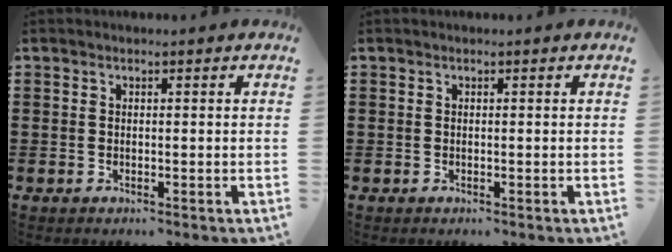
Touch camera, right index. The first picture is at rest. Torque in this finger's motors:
{"motor_torque": [-0.02, 0.02, 0.00, 0.00]}